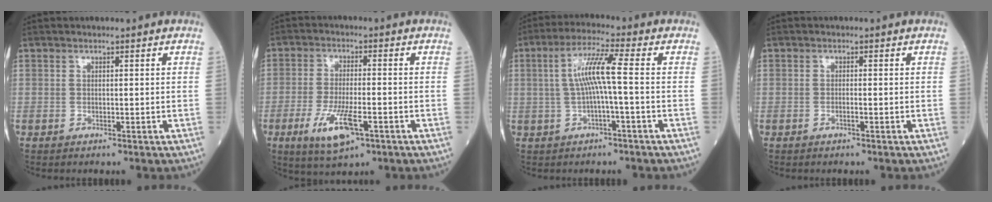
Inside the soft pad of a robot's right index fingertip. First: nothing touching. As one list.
[{"total": 8.5, "force": [-3.6, 2.2, 7.3], "torque": [-0.146, -0.016, -0.058]}, {"total": 6.8, "force": [0.0, -0.2, 6.8], "torque": [-0.133, 0.019, -0.001]}, {"total": 0.7, "force": [-0.4, 0.0, 0.6], "torque": [-0.009, 0.001, -0.008]}]